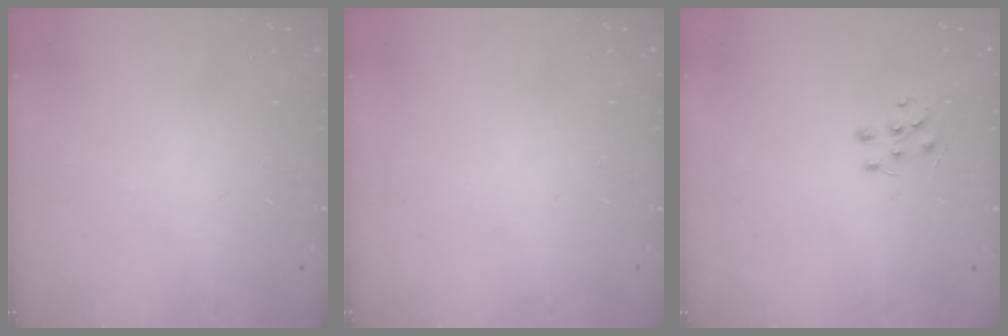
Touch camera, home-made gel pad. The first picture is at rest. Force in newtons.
{"total": 0.0}
{"total": 5.5, "press": 5.5, "slide": 0.6}